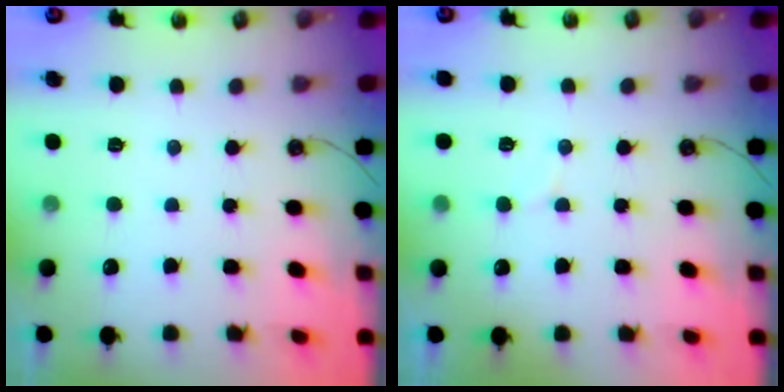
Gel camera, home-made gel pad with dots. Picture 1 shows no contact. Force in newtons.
{"total": 5.3, "press": 5.3, "slide": 0.9}